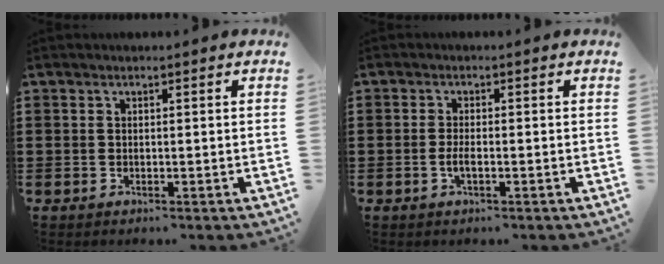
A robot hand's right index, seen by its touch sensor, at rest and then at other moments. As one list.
[{"total": 2.0, "force": [-0.6, 0.4, 1.8], "torque": [-0.041, -0.002, -0.014]}]